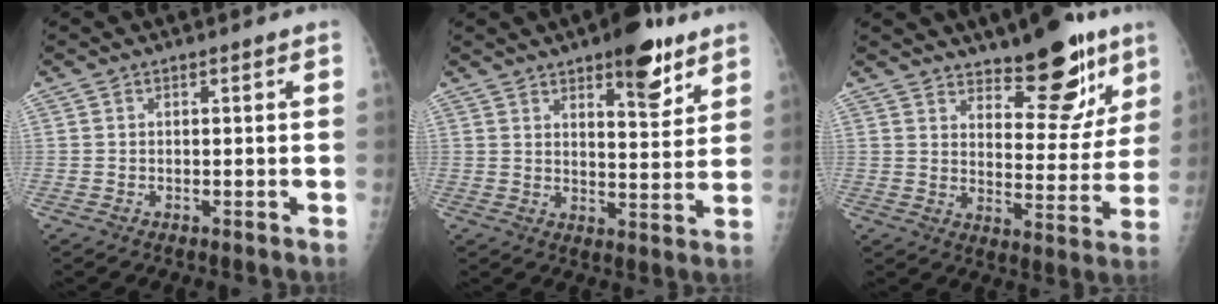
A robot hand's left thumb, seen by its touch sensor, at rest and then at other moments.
{"total": 10.6, "force": [6.7, 3.8, 7.2], "torque": [-0.074, -0.039, 0.095]}
{"total": 14.2, "force": [9.7, 5.5, 8.8], "torque": [-0.070, -0.066, 0.146]}